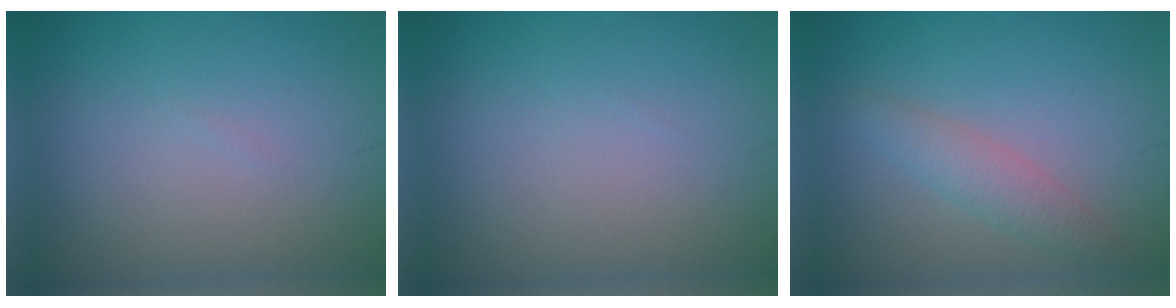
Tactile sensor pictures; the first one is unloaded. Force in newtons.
{"total": 0.0}
{"total": 2.3, "press": 2.3, "slide": 0.0}